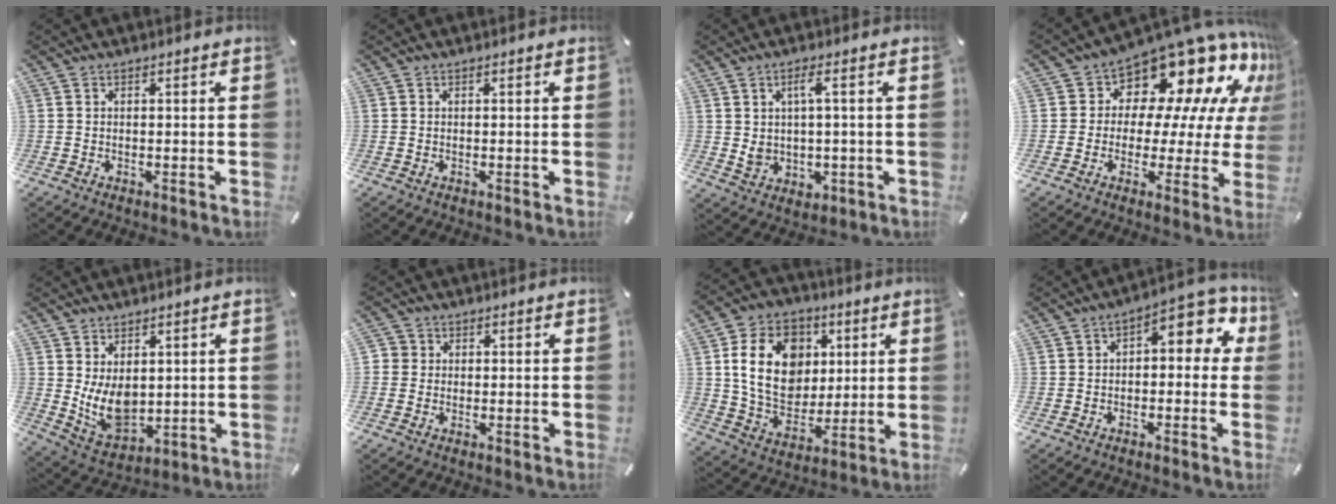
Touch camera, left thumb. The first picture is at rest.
{"total": 0.0}
{"total": 5.6, "force": [1.7, 3.1, 4.3], "torque": [-0.092, -0.009, 0.026]}
{"total": 16.0, "force": [11.4, 8.6, 7.1], "torque": [-0.098, -0.115, 0.192]}
{"total": 8.9, "force": [2.0, 6.4, 5.8], "torque": [-0.117, -0.022, 0.038]}
{"total": 1.8, "force": [-0.2, 1.7, 0.4], "torque": [-0.007, 0.005, -0.005]}
{"total": 17.2, "force": [3.7, 13.6, 9.9], "torque": [-0.183, 0.009, 0.072]}
{"total": 7.7, "force": [2.2, 3.9, 6.2], "torque": [-0.084, -0.021, 0.032]}